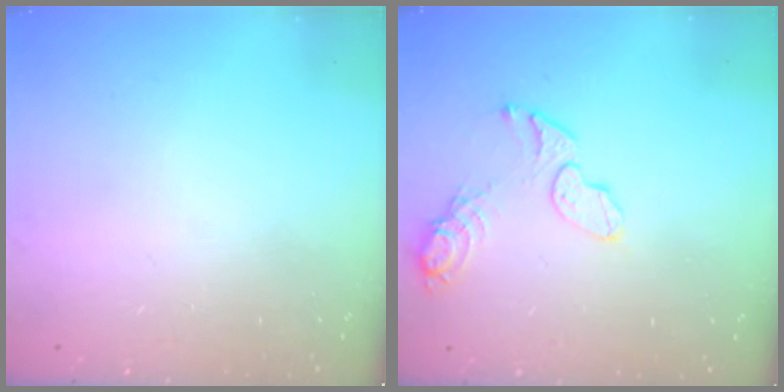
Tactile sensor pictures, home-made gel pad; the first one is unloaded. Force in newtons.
{"total": 8.6, "press": 8.6, "slide": 0.7}